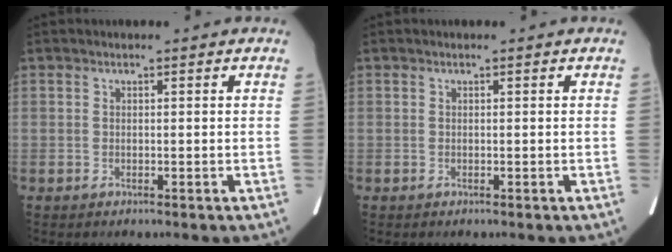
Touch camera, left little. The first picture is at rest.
{"total": 0.0}